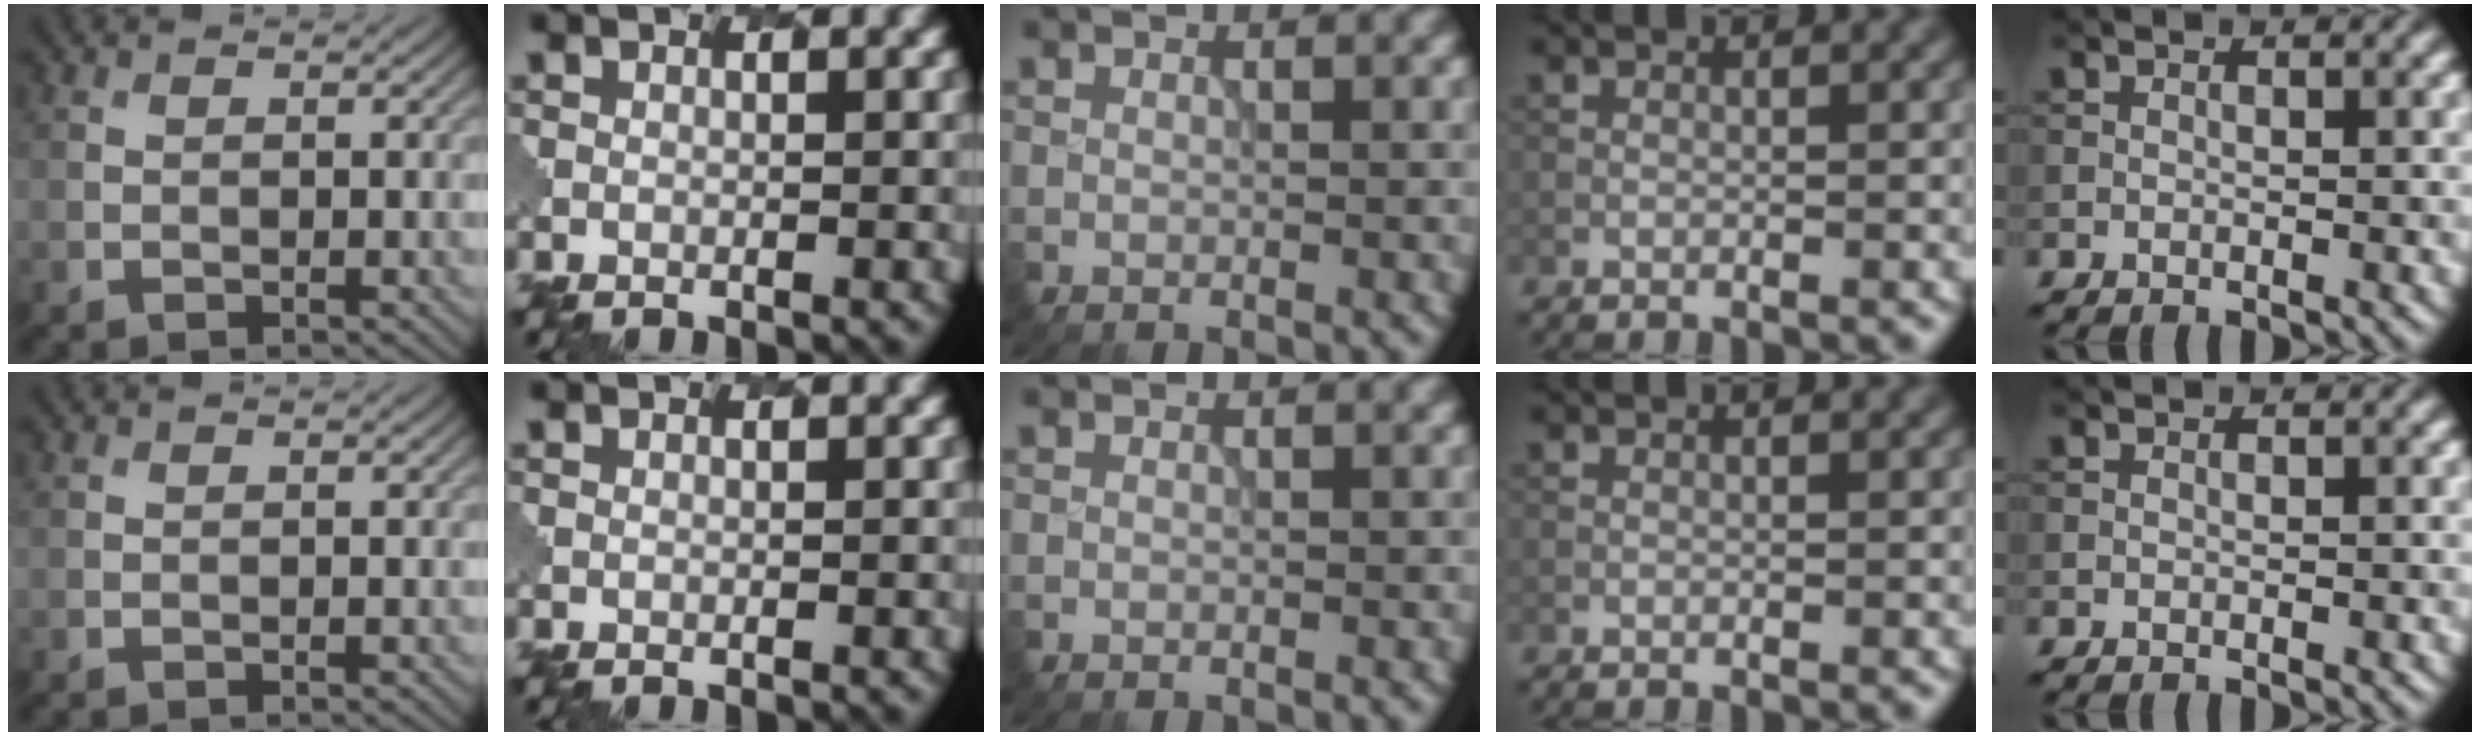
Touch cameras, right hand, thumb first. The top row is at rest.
{}